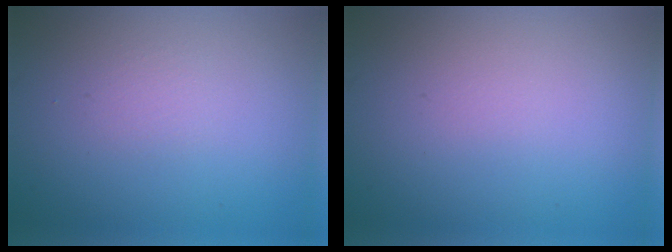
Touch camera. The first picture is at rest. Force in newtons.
{"total": 0.0}